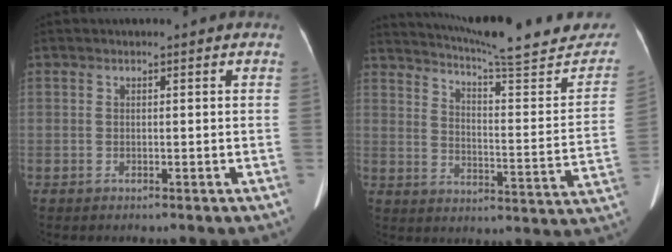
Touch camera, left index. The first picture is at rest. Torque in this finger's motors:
{"motor_torque": [-0.33, -1.81, 0.04, 0.07]}